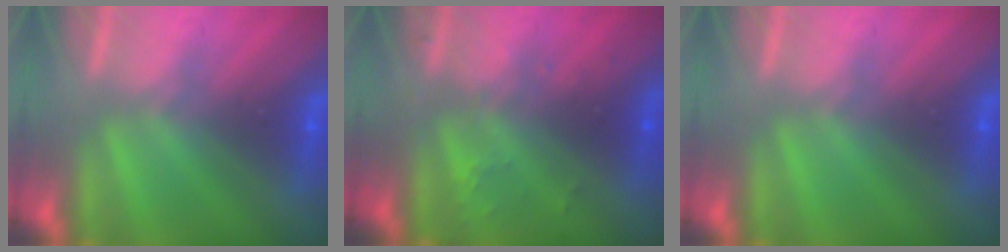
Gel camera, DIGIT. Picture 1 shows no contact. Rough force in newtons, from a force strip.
{"total": 2.4}
{"total": 0.0}